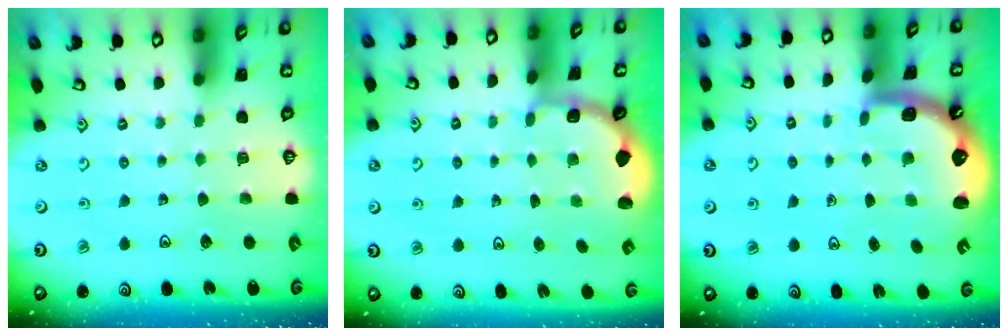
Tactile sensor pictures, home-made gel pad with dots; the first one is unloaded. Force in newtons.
{"total": 1.9, "press": 1.8, "slide": 0.7}
{"total": 1.6, "press": 1.5, "slide": 0.6}